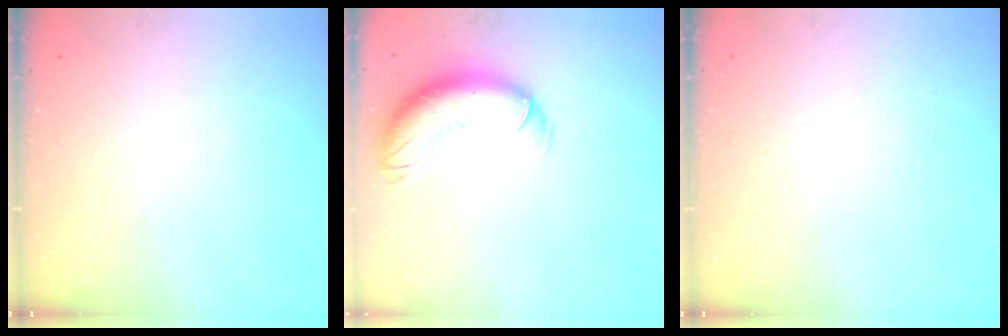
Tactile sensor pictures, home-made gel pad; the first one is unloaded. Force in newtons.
{"total": 13.0, "press": 12.6, "slide": 3.4}
{"total": 0.0}